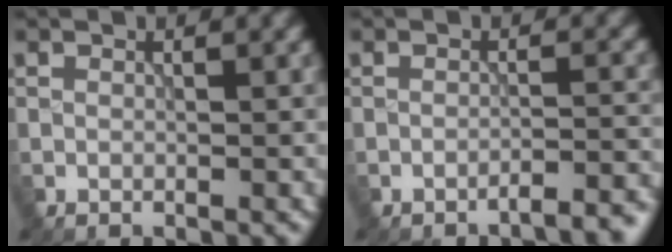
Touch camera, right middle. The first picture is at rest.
{"total": 3.0, "force": [-2.4, 0.6, 1.7], "torque": [-0.014, 0.008, -0.038]}